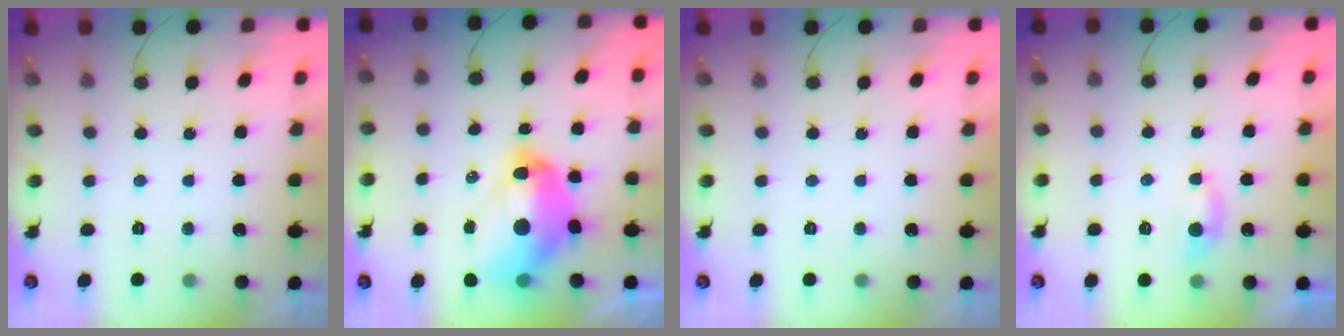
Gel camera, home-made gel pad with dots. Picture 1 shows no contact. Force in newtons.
{"total": 17.0, "press": 16.9, "slide": 1.8}
{"total": 0.0}
{"total": 5.0, "press": 4.9, "slide": 0.4}